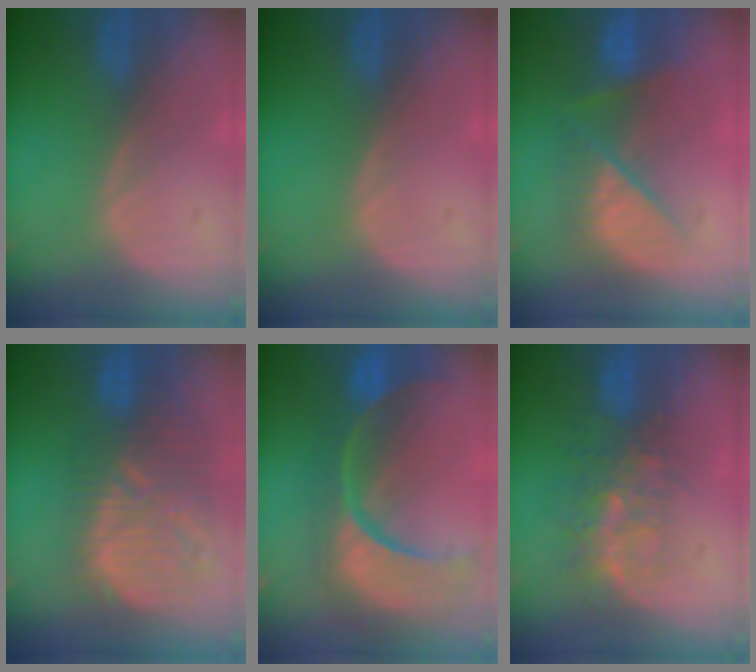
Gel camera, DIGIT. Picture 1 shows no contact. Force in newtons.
{"total": 0.0}
{"total": 7.7, "press": 7.5, "slide": 1.7}
{"total": 12.8, "press": 11.3, "slide": 6.2}
{"total": 14.0, "press": 11.1, "slide": 8.4}
{"total": 8.3, "press": 6.9, "slide": 4.7}